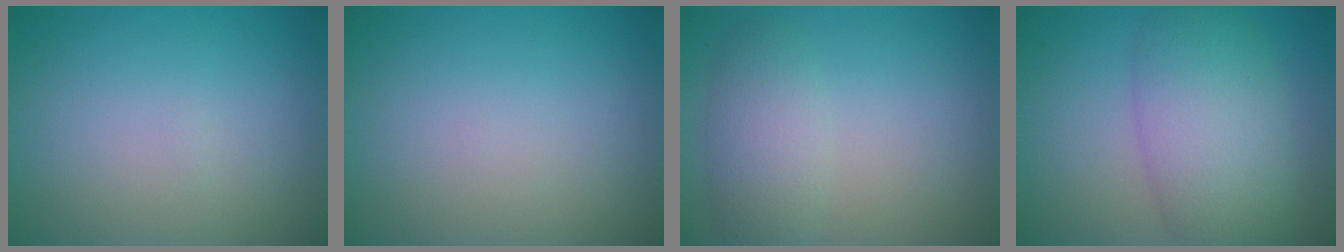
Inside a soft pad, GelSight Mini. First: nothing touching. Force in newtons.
{"total": 0.0}
{"total": 3.2, "press": 3.2, "slide": 0.1}
{"total": 7.1, "press": 7.1, "slide": 0.2}